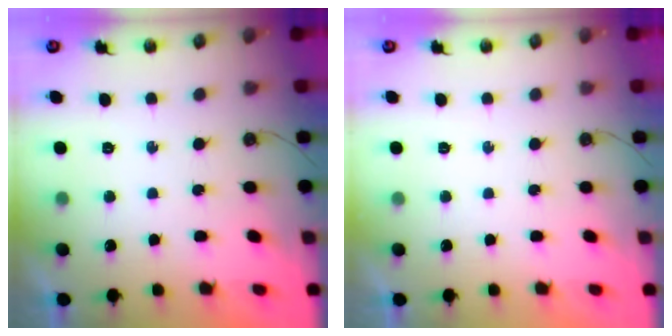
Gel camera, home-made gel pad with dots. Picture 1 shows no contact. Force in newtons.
{"total": 0.0}